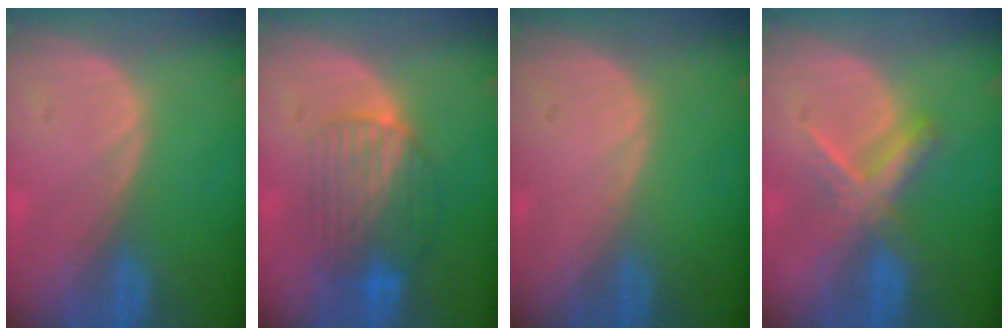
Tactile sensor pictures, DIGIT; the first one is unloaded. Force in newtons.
{"total": 7.4, "press": 7.2, "slide": 1.7}
{"total": 0.0}
{"total": 5.5, "press": 5.4, "slide": 0.5}